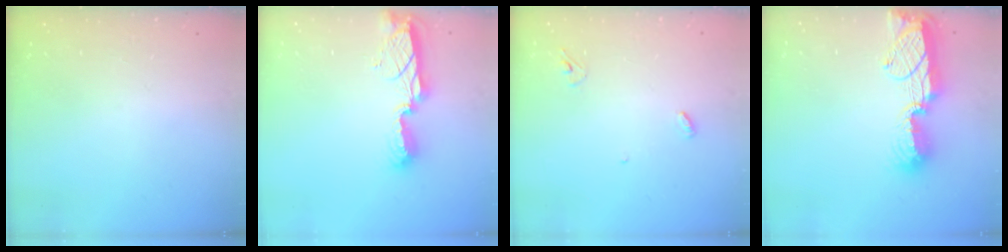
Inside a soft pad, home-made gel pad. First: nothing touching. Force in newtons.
{"total": 8.9, "press": 8.9, "slide": 0.5}
{"total": 3.5, "press": 3.5, "slide": 0.3}
{"total": 12.4, "press": 12.3, "slide": 1.2}